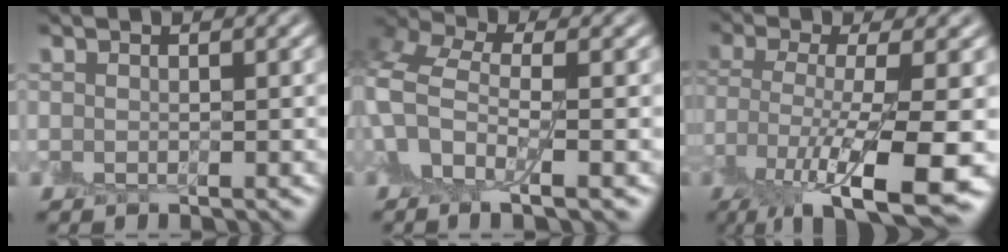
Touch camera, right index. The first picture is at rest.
{"total": 5.8, "force": [-0.8, 3.3, 4.6], "torque": [-0.107, 0.000, -0.031]}
{"total": 10.2, "force": [-4.4, 2.8, 8.8], "torque": [-0.172, -0.023, -0.074]}